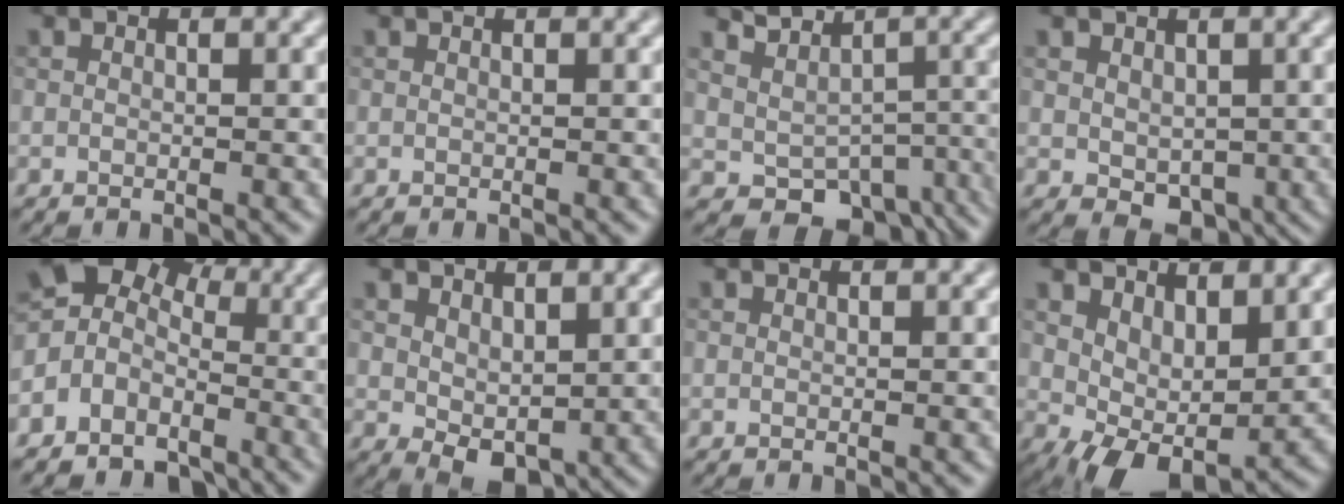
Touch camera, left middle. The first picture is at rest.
{"total": 0.7, "force": [0.5, 0.2, 0.5], "torque": [-0.004, 0.001, 0.002]}
{"total": 5.3, "force": [-0.3, 4.2, 3.2], "torque": [-0.028, -0.020, 0.008]}
{"total": 2.9, "force": [0.3, 2.2, 1.8], "torque": [-0.030, -0.010, 0.013]}
{"total": 6.5, "force": [-1.9, 5.6, 2.9], "torque": [-0.043, -0.001, -0.052]}
{"total": 3.3, "force": [0.9, 2.0, 2.5], "torque": [-0.048, -0.008, 0.022]}
{"total": 0.7, "force": [0.6, 0.1, 0.3], "torque": [-0.002, -0.002, 0.004]}
{"total": 6.2, "force": [1.8, 3.4, 4.8], "torque": [-0.062, -0.012, 0.043]}